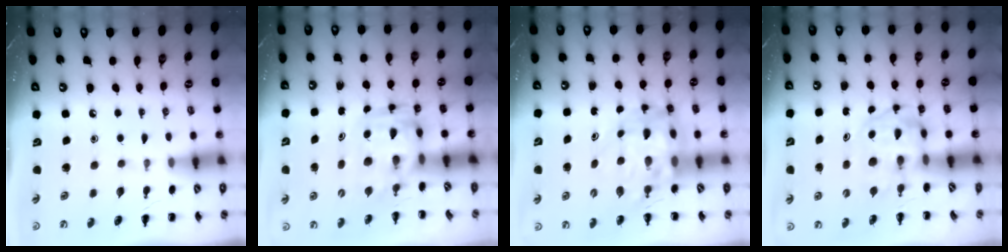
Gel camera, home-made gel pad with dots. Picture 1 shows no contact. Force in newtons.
{"total": 3.5, "press": 3.4, "slide": 0.7}
{"total": 10.0, "press": 9.6, "slide": 2.7}
{"total": 3.3, "press": 3.3, "slide": 0.5}